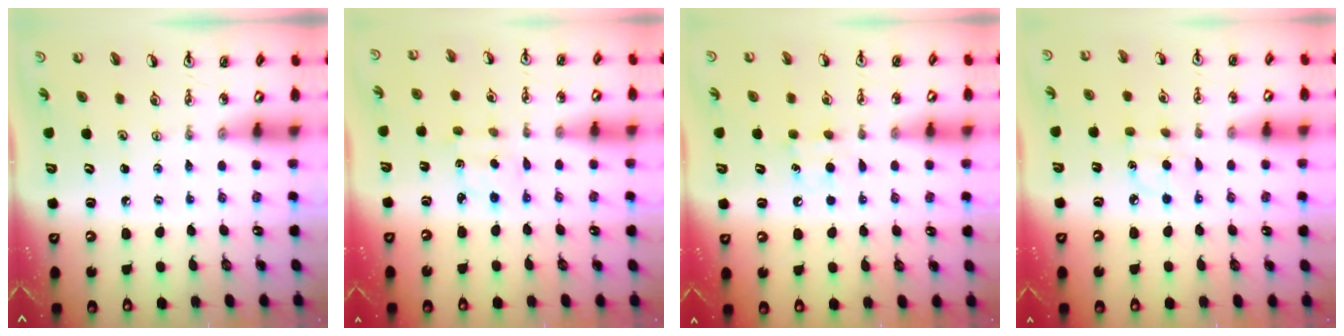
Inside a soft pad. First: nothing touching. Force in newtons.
{"total": 1.8, "press": 1.7, "slide": 0.5}
{"total": 7.2, "press": 7.2, "slide": 0.9}
{"total": 5.9, "press": 5.8, "slide": 0.7}